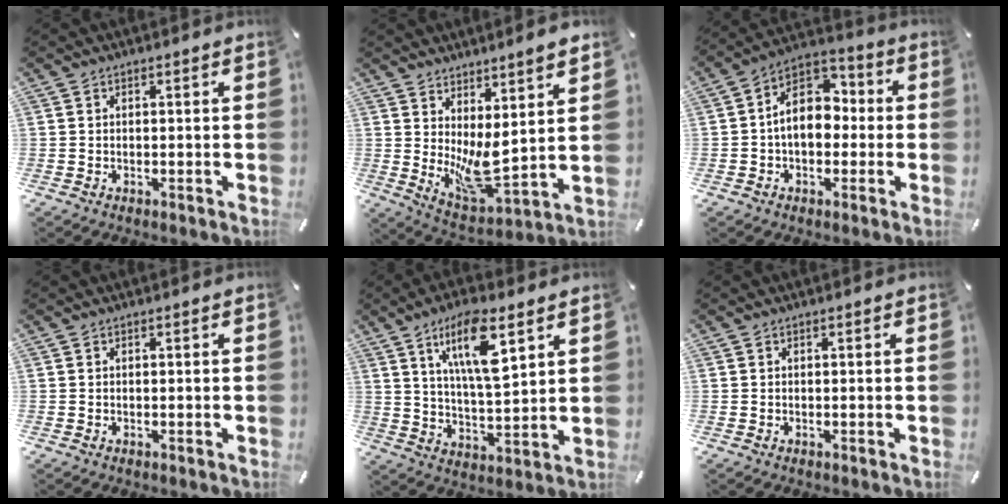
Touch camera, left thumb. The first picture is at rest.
{"total": 9.7, "force": [3.0, 3.1, 8.7], "torque": [-0.140, -0.068, 0.055]}
{"total": 10.6, "force": [-0.6, 7.8, 7.1], "torque": [-0.129, 0.011, -0.011]}
{"total": 0.0}
{"total": 13.8, "force": [7.4, 4.1, 10.9], "torque": [-0.200, -0.014, 0.125]}
{"total": 0.0}